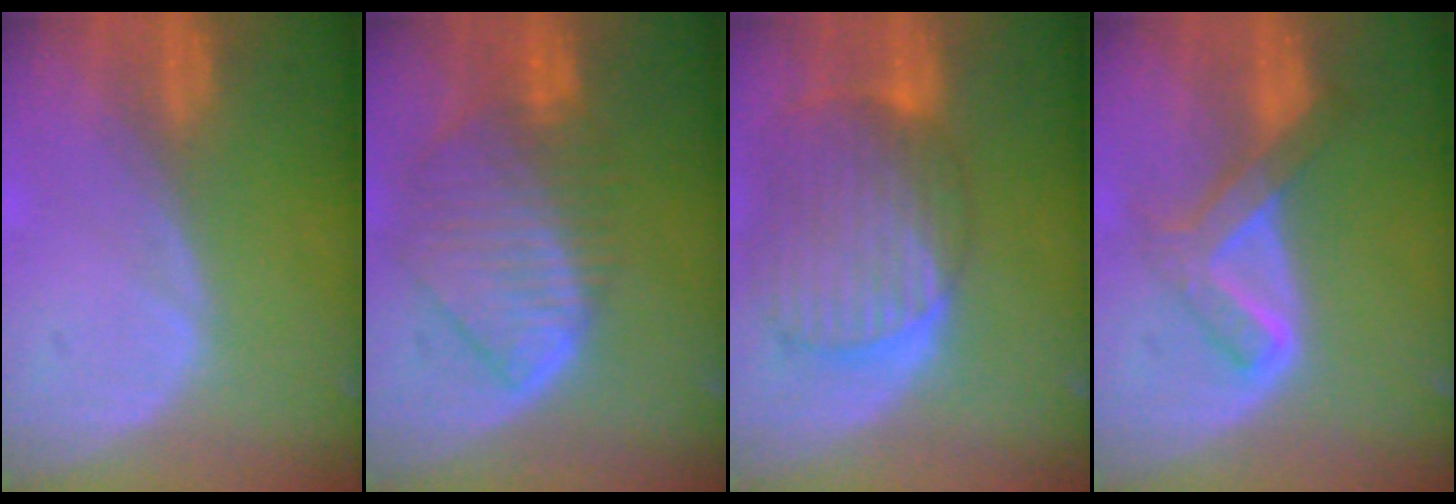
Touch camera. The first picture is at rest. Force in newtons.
{"total": 9.7, "press": 8.5, "slide": 4.7}
{"total": 10.7, "press": 9.2, "slide": 5.5}
{"total": 5.9, "press": 5.7, "slide": 1.6}